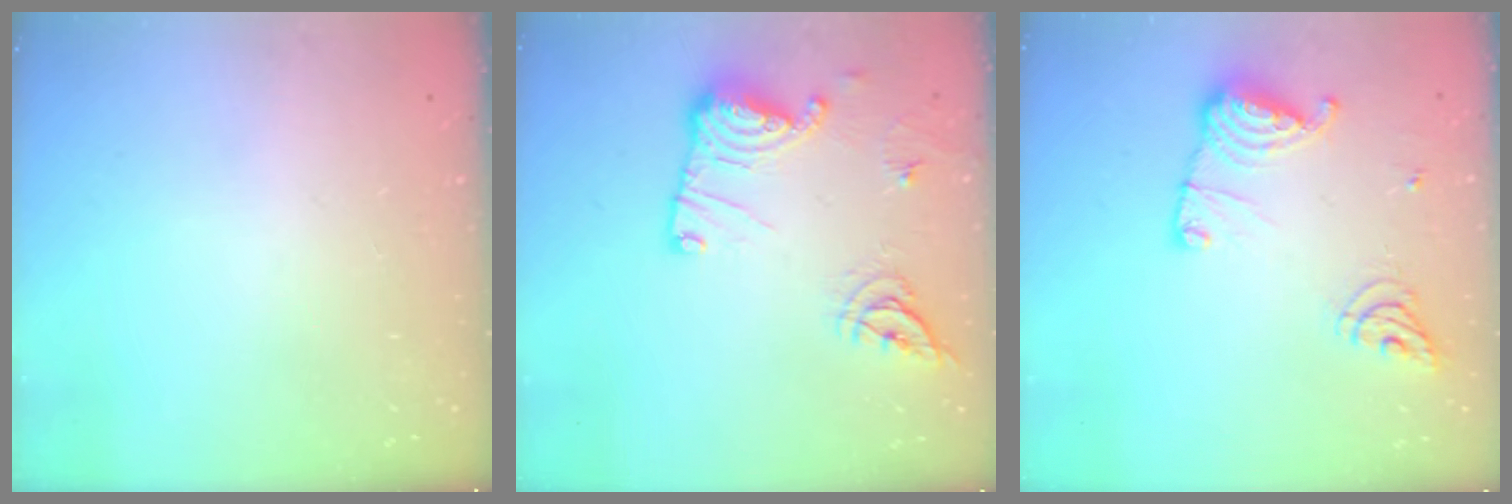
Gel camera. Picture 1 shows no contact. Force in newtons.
{"total": 14.9, "press": 14.9, "slide": 0.4}
{"total": 13.2, "press": 13.2, "slide": 1.2}